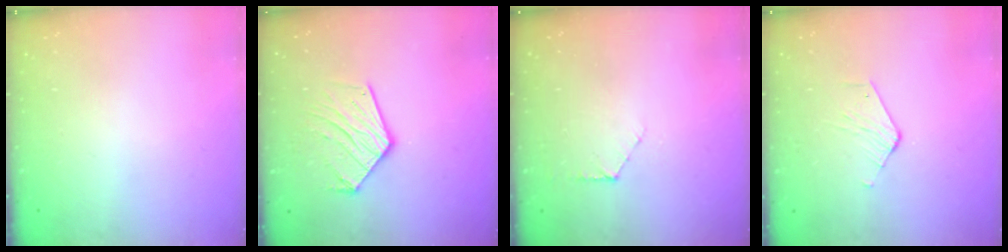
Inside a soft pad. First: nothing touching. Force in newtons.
{"total": 13.6, "press": 13.6, "slide": 1.1}
{"total": 4.4, "press": 4.4, "slide": 0.4}
{"total": 2.8, "press": 2.8, "slide": 0.2}